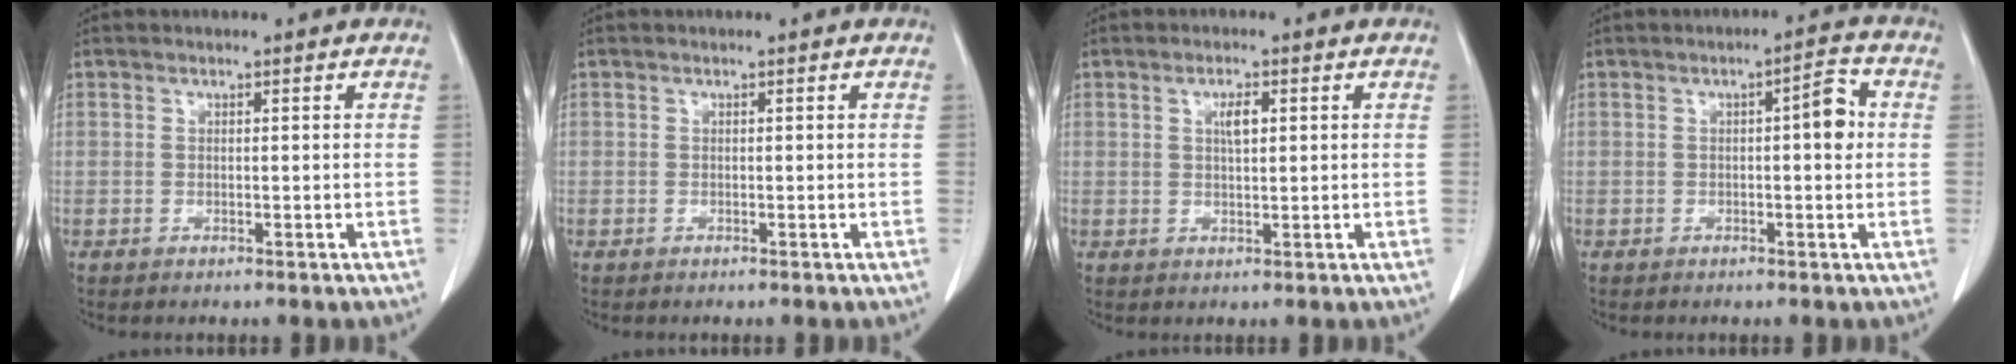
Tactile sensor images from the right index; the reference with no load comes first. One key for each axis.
{"total": 0.0}
{"total": 2.5, "fx": 0.8, "fy": 0.7, "fz": 2.2, "tx": -0.042, "ty": 0.000, "tz": 0.014}
{"total": 3.9, "fx": 0.4, "fy": 0.8, "fz": 3.8, "tx": -0.050, "ty": 0.010, "tz": 0.002}